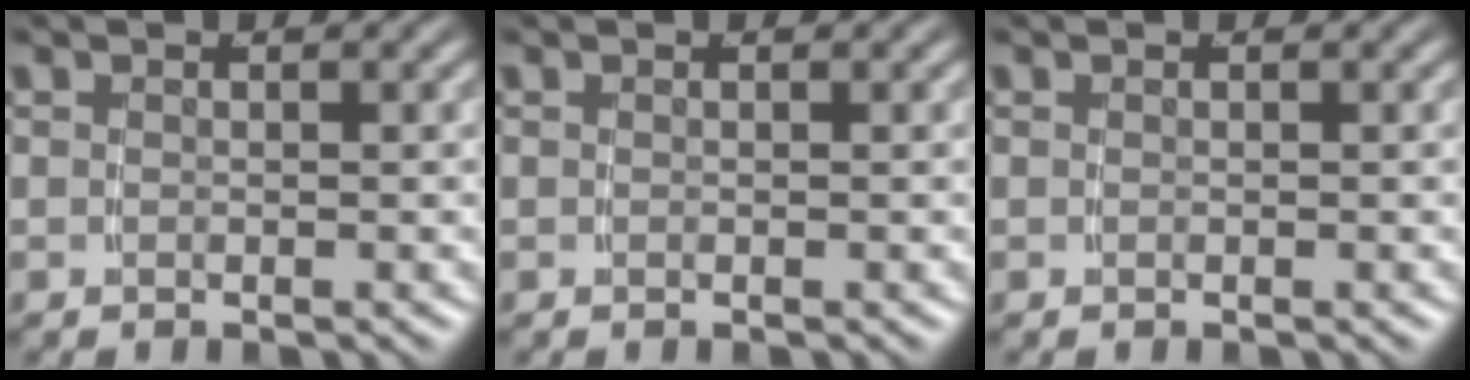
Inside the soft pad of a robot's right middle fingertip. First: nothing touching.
{"total": 0.0}
{"total": 0.0}